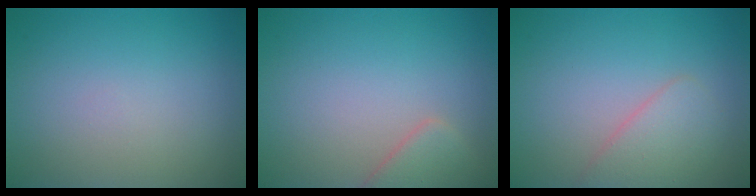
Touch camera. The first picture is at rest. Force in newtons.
{"total": 2.4, "press": 2.4, "slide": 0.2}
{"total": 2.6, "press": 2.6, "slide": 0.1}